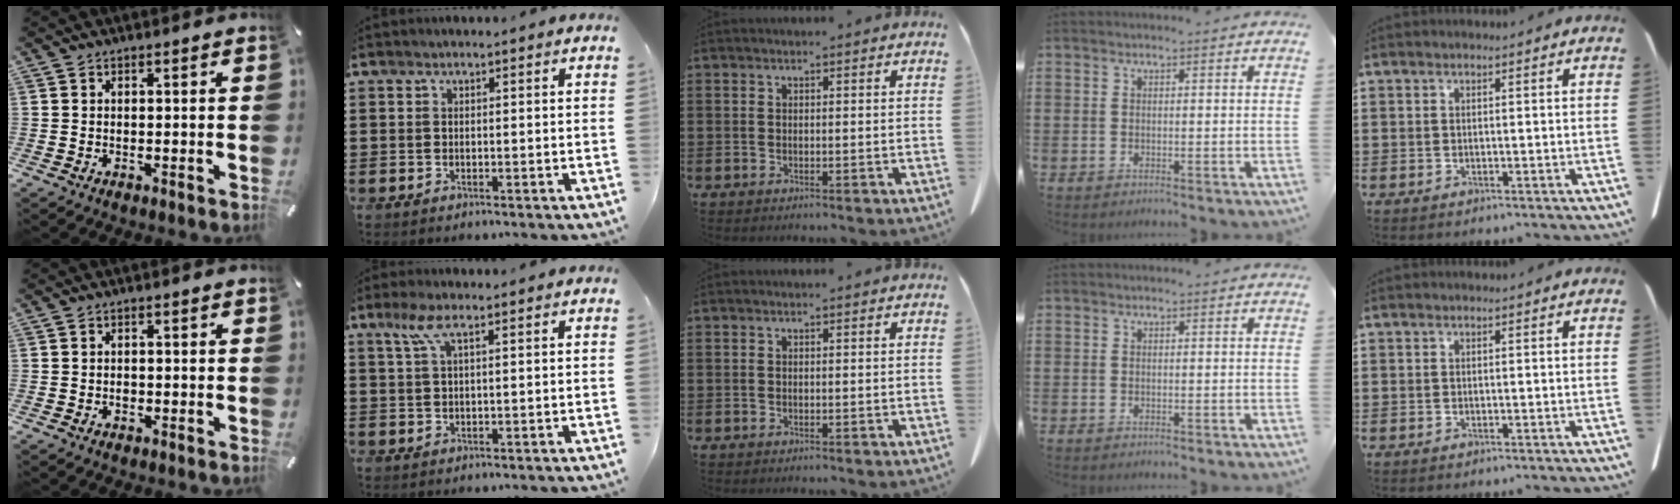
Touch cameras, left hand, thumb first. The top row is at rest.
{"thumb": {"total": 0.9, "force": [-0.3, 0.7, 0.5], "torque": [-0.011, 0.002, -0.006]}, "index": {"total": 3.7, "force": [1.7, 0.8, 3.2], "torque": [-0.070, 0.005, 0.029]}}